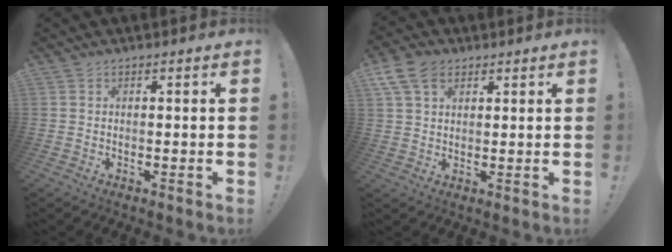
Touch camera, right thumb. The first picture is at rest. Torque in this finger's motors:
{"motor_torque": [-0.56, 0.58, 0.21, -0.06, 0.12]}